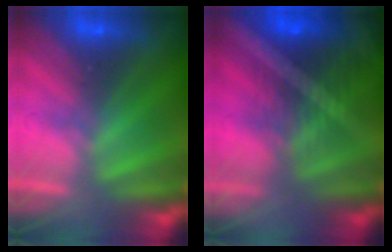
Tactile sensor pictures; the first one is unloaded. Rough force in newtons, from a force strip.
{"total": 7.7}